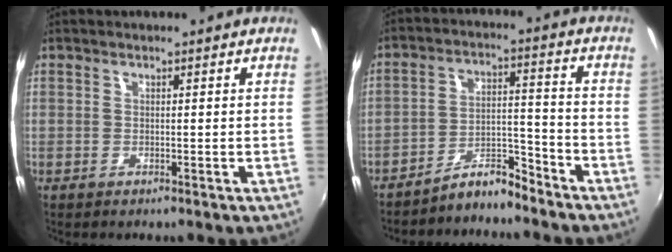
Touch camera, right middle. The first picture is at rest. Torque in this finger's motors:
{"motor_torque": [0.92, -1.22, -0.05, 0.01]}